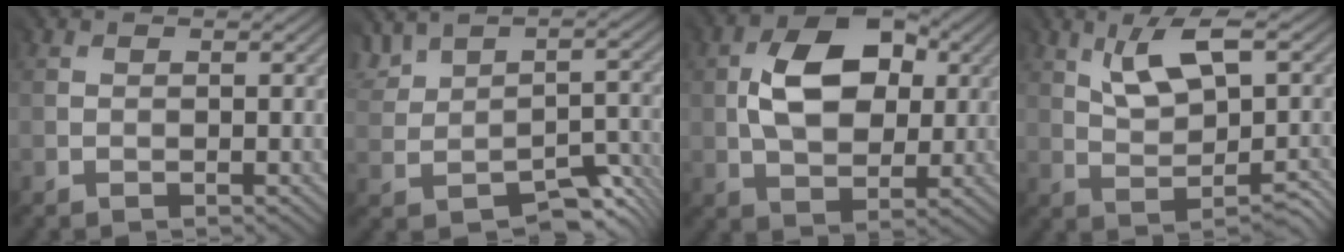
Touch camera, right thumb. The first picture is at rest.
{"total": 3.0, "force": [0.5, 2.6, 1.4], "torque": [-0.024, -0.005, 0.012]}
{"total": 8.8, "force": [2.2, 6.0, 6.2], "torque": [-0.117, 0.009, 0.032]}
{"total": 5.1, "force": [2.4, 1.7, 4.1], "torque": [-0.062, 0.012, 0.045]}